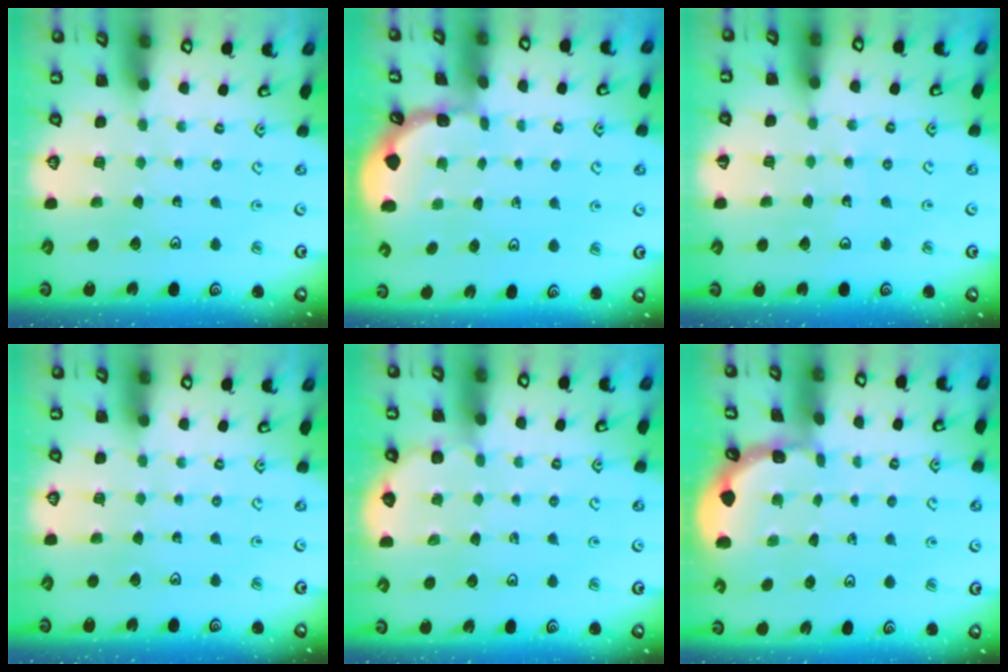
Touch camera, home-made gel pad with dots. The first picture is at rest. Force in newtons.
{"total": 0.7, "press": 0.7, "slide": 0.3}
{"total": 2.7, "press": 2.7, "slide": 0.3}
{"total": 0.0}
{"total": 3.2, "press": 3.2, "slide": 0.3}
{"total": 1.2, "press": 1.2, "slide": 0.2}